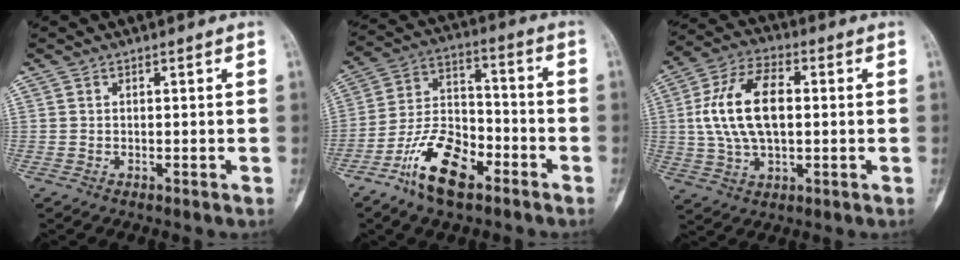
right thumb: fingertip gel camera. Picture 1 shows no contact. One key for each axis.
{"total": 13.9, "fx": -8.0, "fy": 6.7, "fz": 9.2, "tx": -0.159, "ty": 0.054, "tz": -0.153}
{"total": 14.7, "fx": 1.3, "fy": 8.1, "fz": 12.3, "tx": -0.236, "ty": 0.017, "tz": 0.023}